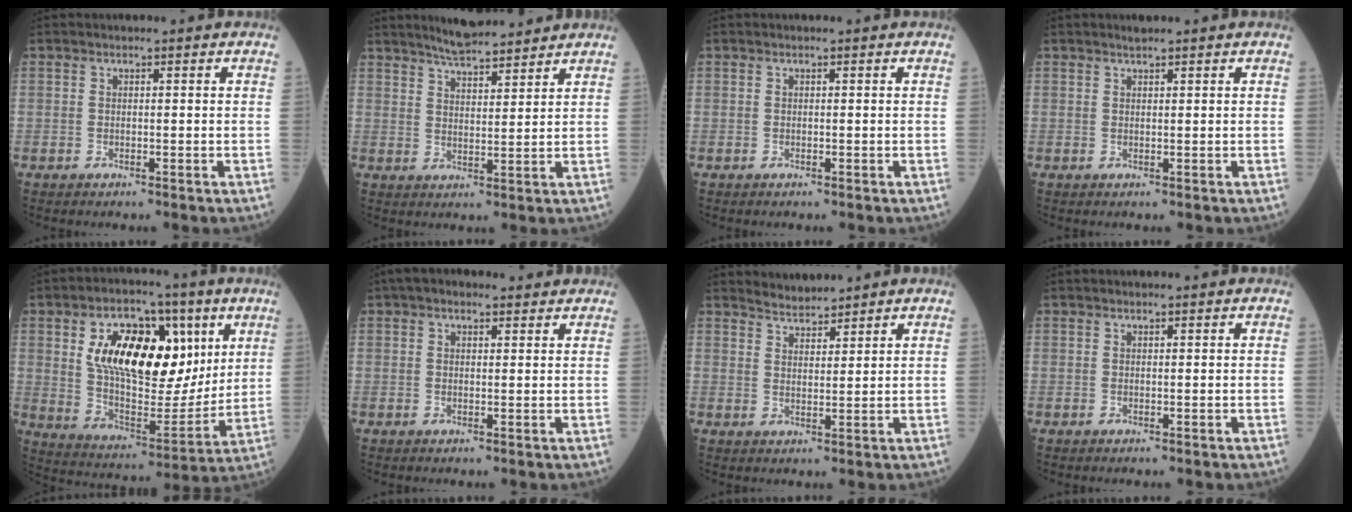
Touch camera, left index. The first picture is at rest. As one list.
[{"total": 7.9, "force": [7.2, 1.1, 3.0], "torque": [-0.054, 0.014, 0.121]}, {"total": 0.0}, {"total": 0.9, "force": [0.8, -0.1, 0.3], "torque": [-0.005, 0.005, 0.016]}, {"total": 19.8, "force": [6.9, 9.4, 16.0], "torque": [-0.262, 0.021, 0.121]}, {"total": 3.9, "force": [2.9, 1.7, 1.9], "torque": [-0.032, 0.032, 0.045]}, {"total": 3.2, "force": [3.1, 0.3, -0.1], "torque": [-0.001, 0.006, 0.059]}, {"total": 0.0}]